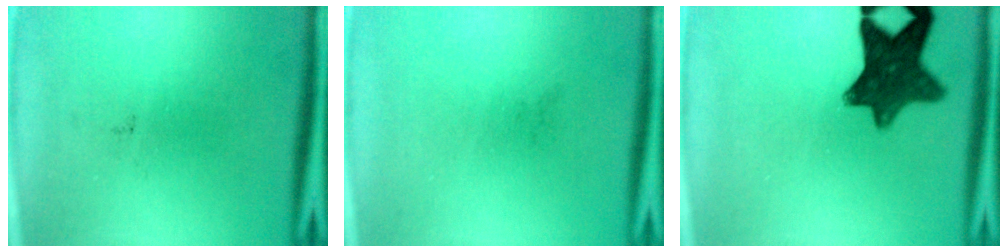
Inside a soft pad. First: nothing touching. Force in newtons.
{"total": 0.0}
{"total": 10.5}